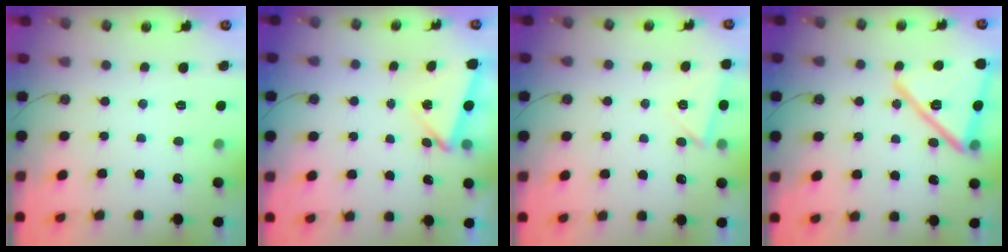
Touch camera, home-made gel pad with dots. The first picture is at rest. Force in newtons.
{"total": 2.9, "press": 2.6, "slide": 1.2}
{"total": 3.4, "press": 3.3, "slide": 0.8}
{"total": 20.2, "press": 19.8, "slide": 3.9}